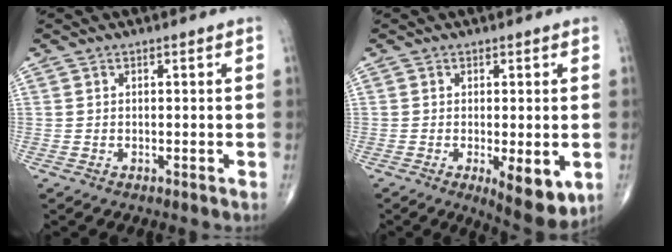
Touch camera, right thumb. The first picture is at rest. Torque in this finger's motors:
{"motor_torque": [0.89, 1.00, 0.46, -0.55, 0.22]}